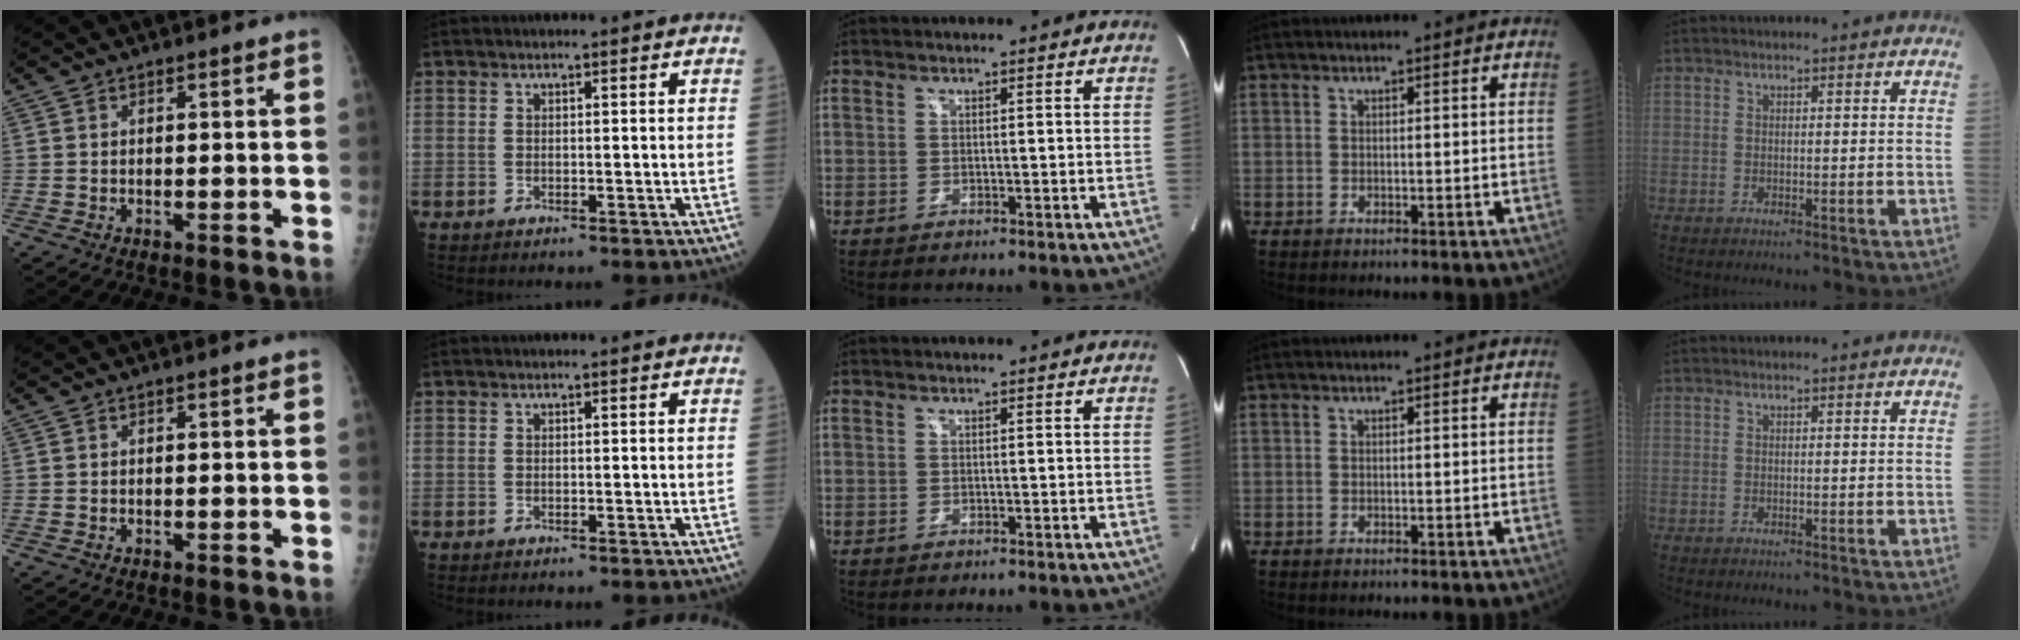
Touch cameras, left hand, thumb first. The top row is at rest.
{}